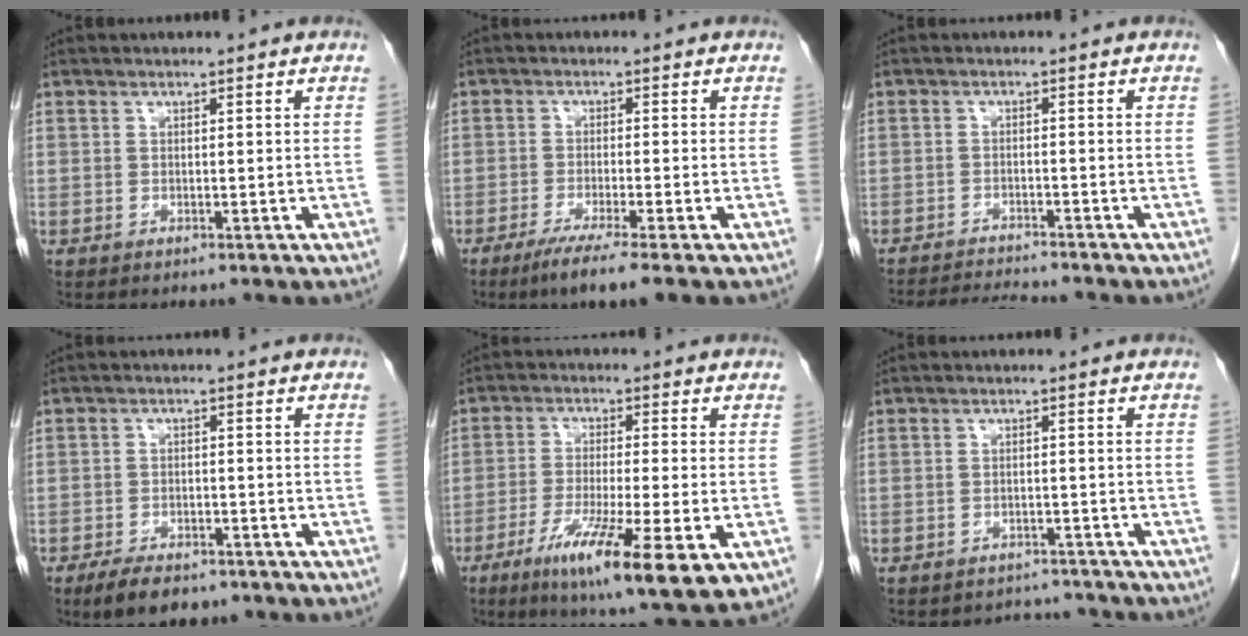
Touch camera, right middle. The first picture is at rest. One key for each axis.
{"total": 5.9, "fx": -4.1, "fy": -0.6, "fz": 4.3, "tx": -0.074, "ty": -0.016, "tz": -0.072}
{"total": 6.5, "fx": -6.3, "fy": -0.4, "fz": 1.4, "tx": -0.022, "ty": -0.013, "tz": -0.104}
{"total": 6.4, "fx": -4.8, "fy": 2.7, "fz": 3.2, "tx": -0.056, "ty": -0.004, "tz": -0.075}
{"total": 14.6, "fx": -6.4, "fy": 1.4, "fz": 13.0, "tx": -0.198, "ty": -0.036, "tz": -0.101}
{"total": 5.6, "fx": -5.3, "fy": 1.6, "fz": -0.3, "tx": 0.005, "ty": 0.013, "tz": -0.066}